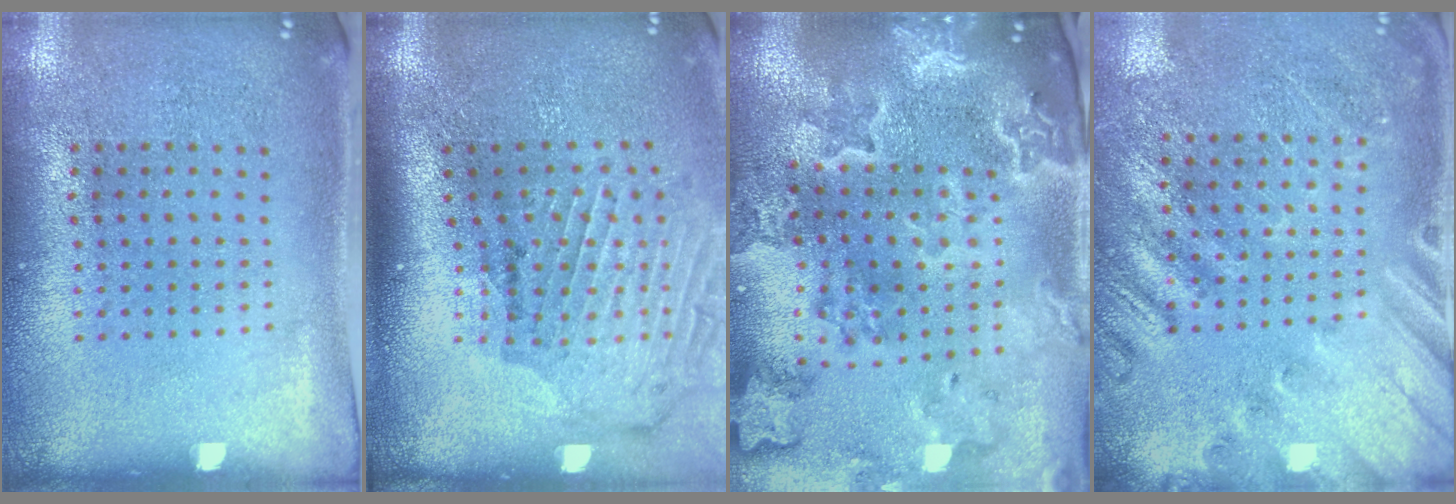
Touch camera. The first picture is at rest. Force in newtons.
{"total": 2.1, "press": 1.9, "slide": 0.8}
{"total": 3.3, "press": 3.0, "slide": 1.3}
{"total": 2.3, "press": 2.2, "slide": 0.6}